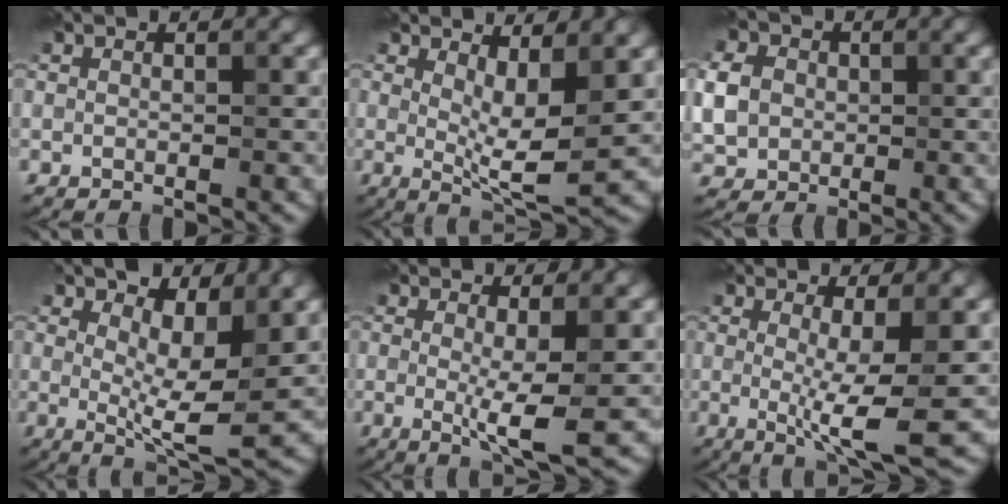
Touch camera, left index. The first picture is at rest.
{"total": 5.4, "force": [1.0, 1.3, 5.1], "torque": [-0.081, -0.019, 0.020]}
{"total": 5.5, "force": [0.4, 4.7, 2.9], "torque": [-0.071, 0.014, 0.000]}
{"total": 7.6, "force": [2.7, 2.8, 6.6], "torque": [-0.105, -0.007, 0.044]}
{"total": 4.5, "force": [-0.2, 0.6, 4.5], "torque": [-0.076, -0.015, -0.004]}
{"total": 6.1, "force": [-0.4, 1.1, 6.0], "torque": [-0.091, -0.016, -0.008]}